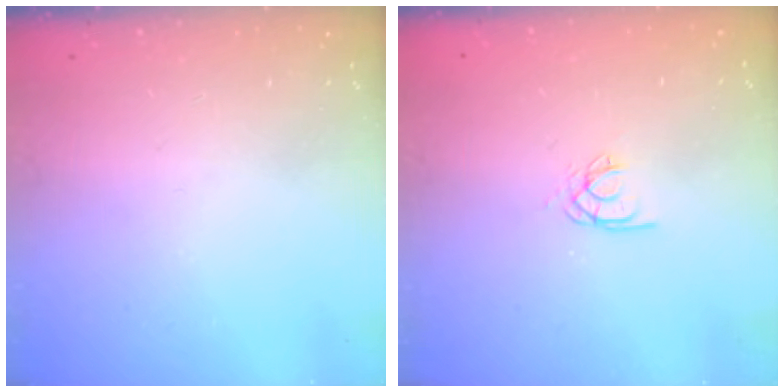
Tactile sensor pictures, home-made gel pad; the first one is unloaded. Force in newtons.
{"total": 2.5, "press": 2.5, "slide": 0.1}